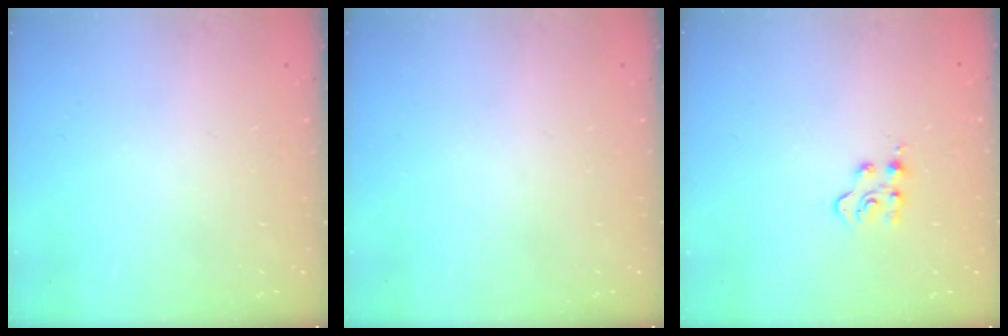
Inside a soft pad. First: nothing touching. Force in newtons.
{"total": 0.0}
{"total": 5.5, "press": 5.5, "slide": 0.6}